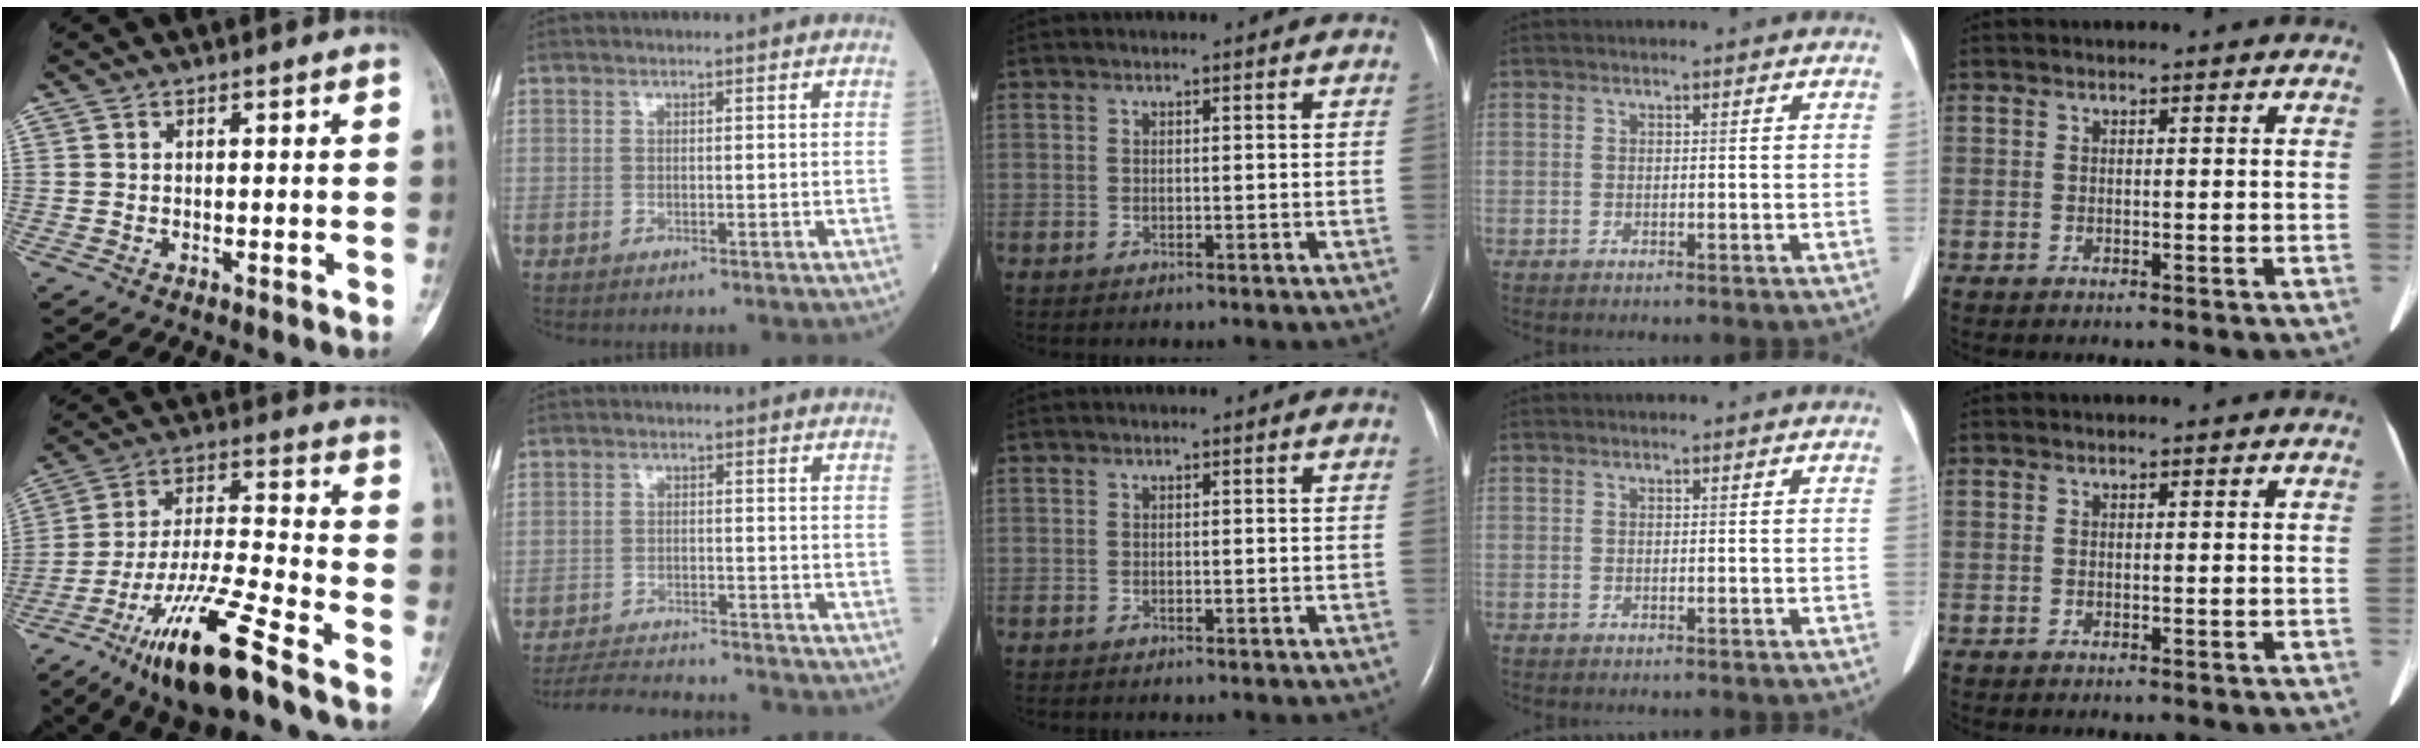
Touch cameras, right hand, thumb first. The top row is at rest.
{"thumb": {"total": 18.4, "force": [-11.7, 3.0, 13.9], "torque": [-0.271, 0.057, -0.210]}, "index": {"total": 10.2, "force": [-9.8, 1.5, 2.1], "torque": [-0.034, 0.002, -0.145]}}